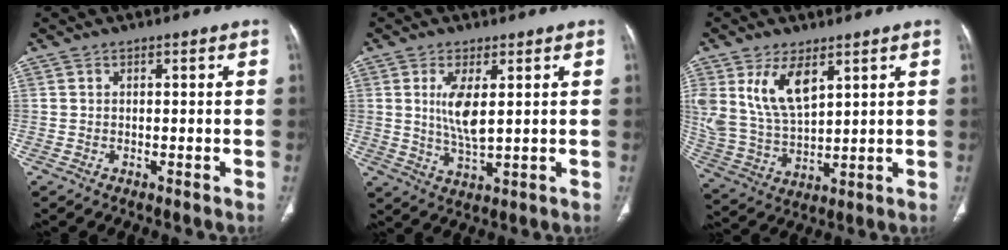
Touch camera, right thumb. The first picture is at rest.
{"total": 6.9, "force": [1.7, 2.3, 6.3], "torque": [-0.130, -0.021, 0.039]}
{"total": 12.7, "force": [6.0, 6.4, 9.1], "torque": [-0.175, -0.022, 0.136]}